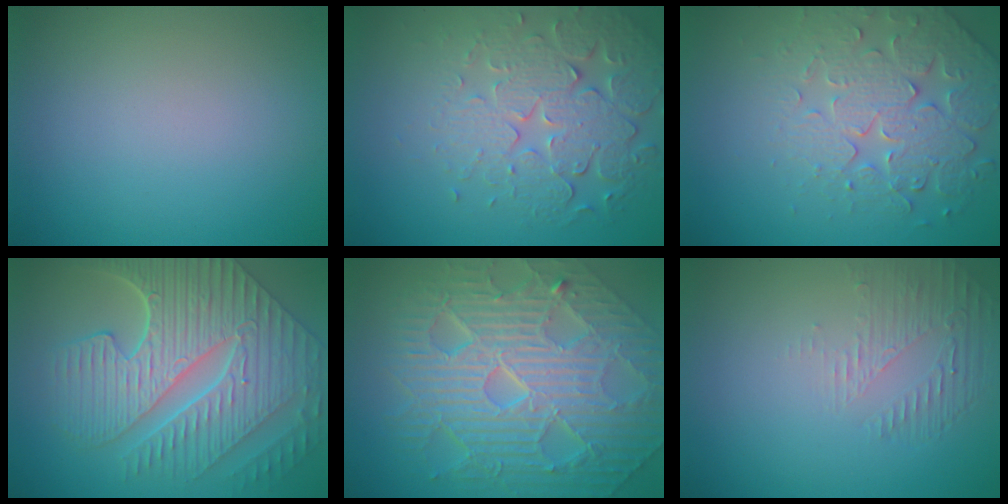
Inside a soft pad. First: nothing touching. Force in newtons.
{"total": 5.9, "press": 4.8, "slide": 3.4}
{"total": 4.5, "press": 4.4, "slide": 0.9}
{"total": 10.0, "press": 7.1, "slide": 7.0}
{"total": 11.5, "press": 7.6, "slide": 8.7}
{"total": 1.7, "press": 0.6, "slide": 1.6}